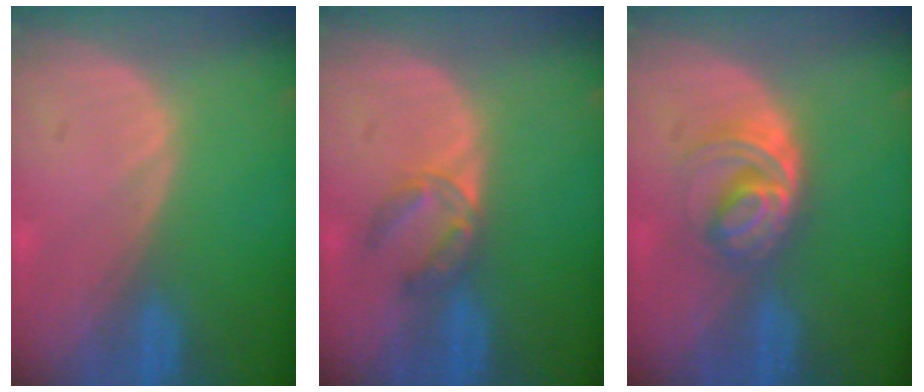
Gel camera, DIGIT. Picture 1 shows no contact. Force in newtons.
{"total": 3.8, "press": 3.6, "slide": 1.0}
{"total": 6.3, "press": 5.4, "slide": 3.1}